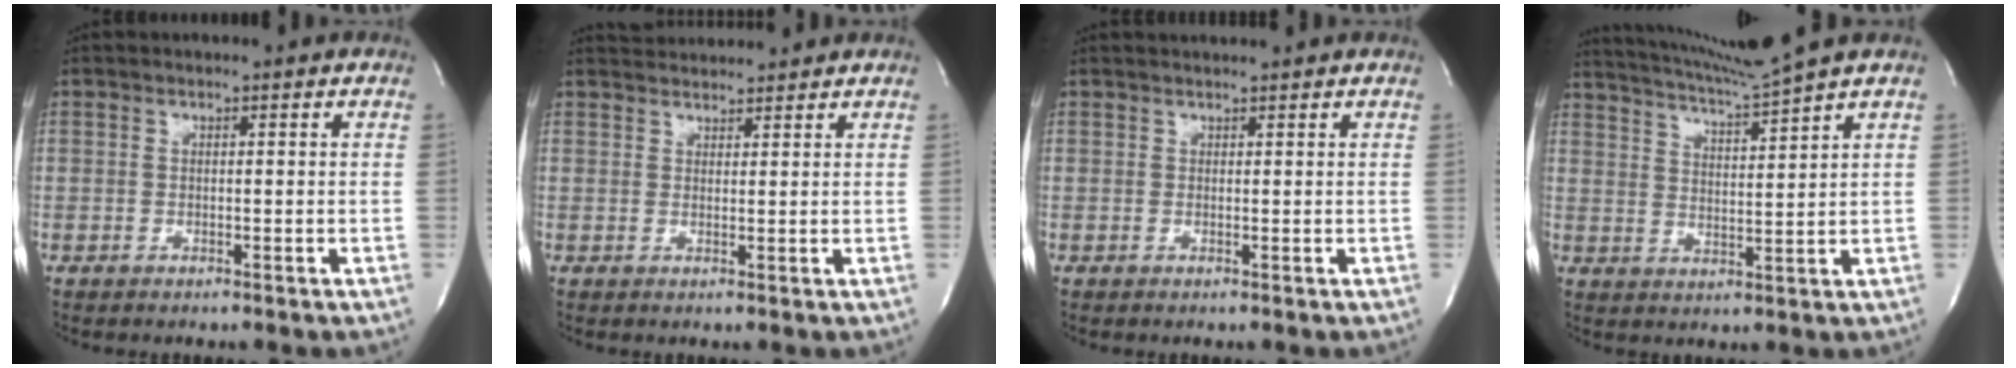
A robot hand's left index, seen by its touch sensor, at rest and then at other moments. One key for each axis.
{"total": 4.2, "fx": 4.2, "fy": 0.4, "fz": 0.3, "tx": -0.013, "ty": 0.027, "tz": 0.070}
{"total": 2.6, "fx": 2.5, "fy": -0.2, "fz": 0.6, "tx": -0.008, "ty": 0.019, "tz": 0.037}
{"total": 9.6, "fx": 8.6, "fy": -3.1, "fz": 2.9, "tx": -0.063, "ty": -0.028, "tz": 0.156}